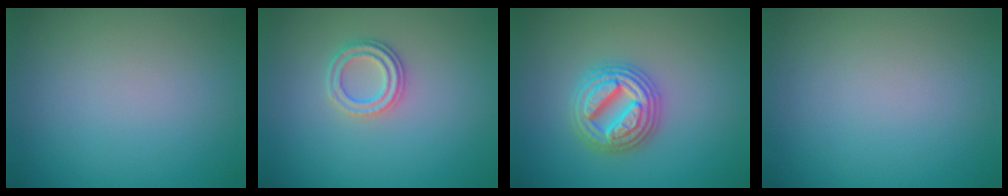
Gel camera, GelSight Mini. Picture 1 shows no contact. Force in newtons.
{"total": 2.3, "press": 2.2, "slide": 0.8}
{"total": 4.9, "press": 4.8, "slide": 0.7}
{"total": 0.0}